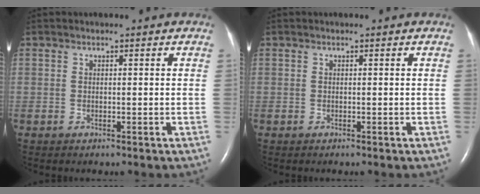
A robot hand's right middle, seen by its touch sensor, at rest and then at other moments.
{"total": 0.0}